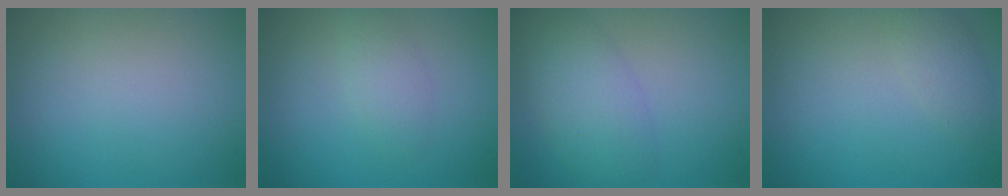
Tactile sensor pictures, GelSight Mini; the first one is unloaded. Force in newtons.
{"total": 1.6, "press": 1.6, "slide": 0.1}
{"total": 4.0, "press": 4.0, "slide": 0.3}
{"total": 1.8, "press": 1.8, "slide": 0.1}